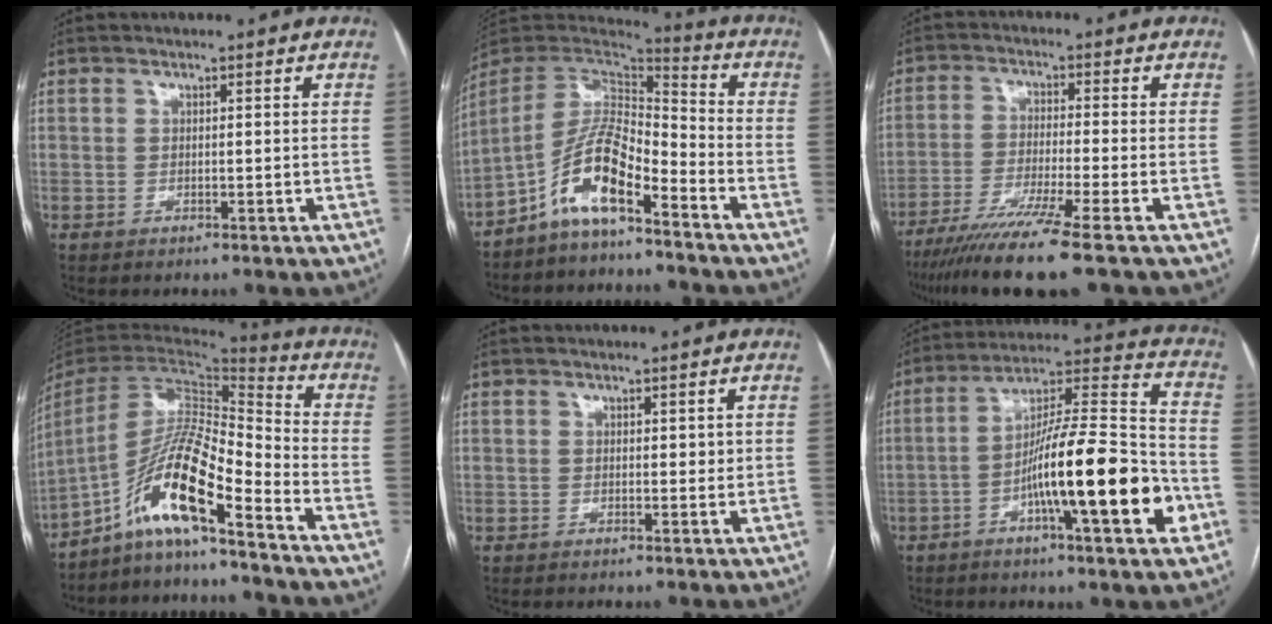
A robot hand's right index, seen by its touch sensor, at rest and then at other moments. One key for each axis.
{"total": 10.7, "fx": -6.5, "fy": 3.0, "fz": 8.0, "tx": -0.157, "ty": 0.024, "tz": -0.122}
{"total": 11.0, "fx": -8.0, "fy": -1.8, "fz": 7.3, "tx": -0.121, "ty": -0.033, "tz": -0.134}
{"total": 13.5, "fx": -8.9, "fy": 0.7, "fz": 10.2, "tx": -0.189, "ty": 0.014, "tz": -0.165}
{"total": 1.3, "fx": 0.4, "fy": 0.7, "fz": 1.0, "tx": -0.009, "ty": 0.001, "tz": 0.006}
{"total": 19.9, "fx": -6.4, "fy": 2.0, "fz": 18.7, "tx": -0.297, "ty": 0.004, "tz": -0.101}